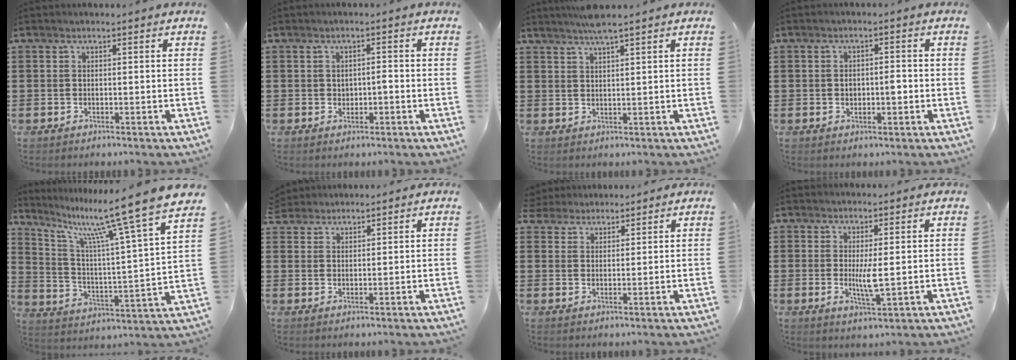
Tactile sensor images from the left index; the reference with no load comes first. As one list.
[{"total": 1.3, "force": [-0.2, 0.8, 1.0], "torque": [-0.021, 0.003, -0.005]}, {"total": 3.2, "force": [2.6, -0.1, 1.8], "torque": [-0.039, 0.000, 0.048]}, {"total": 2.5, "force": [-0.3, 1.3, 2.1], "torque": [-0.033, 0.001, -0.009]}, {"total": 13.2, "force": [10.2, -0.1, 8.3], "torque": [-0.171, -0.075, 0.157]}, {"total": 2.2, "force": [2.1, 0.6, -0.3], "torque": [-0.002, 0.001, 0.042]}, {"total": 2.8, "force": [2.5, 1.3, -0.3], "torque": [-0.009, 0.003, 0.046]}, {"total": 4.1, "force": [0.3, 0.5, 4.0], "torque": [-0.082, -0.006, 0.002]}]